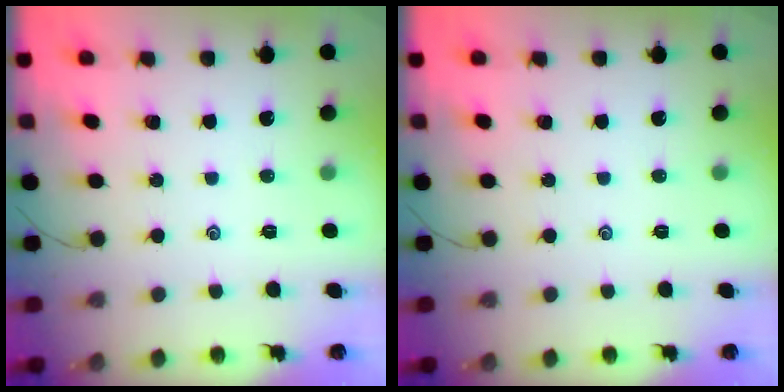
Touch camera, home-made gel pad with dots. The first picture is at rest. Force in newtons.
{"total": 0.0}